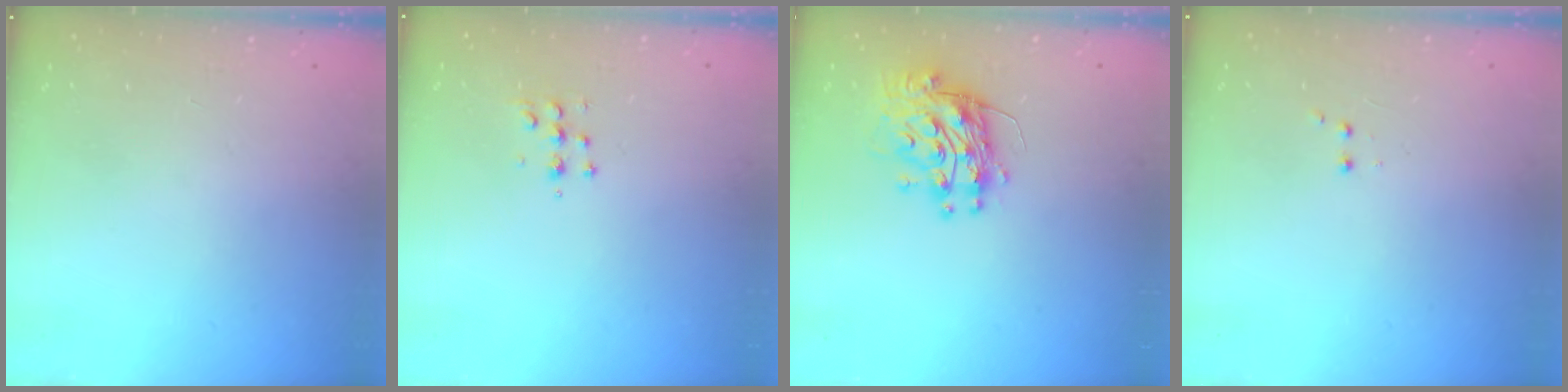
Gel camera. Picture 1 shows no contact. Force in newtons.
{"total": 5.4, "press": 5.3, "slide": 0.7}
{"total": 12.9, "press": 12.9, "slide": 1.1}
{"total": 2.0, "press": 1.8, "slide": 0.9}